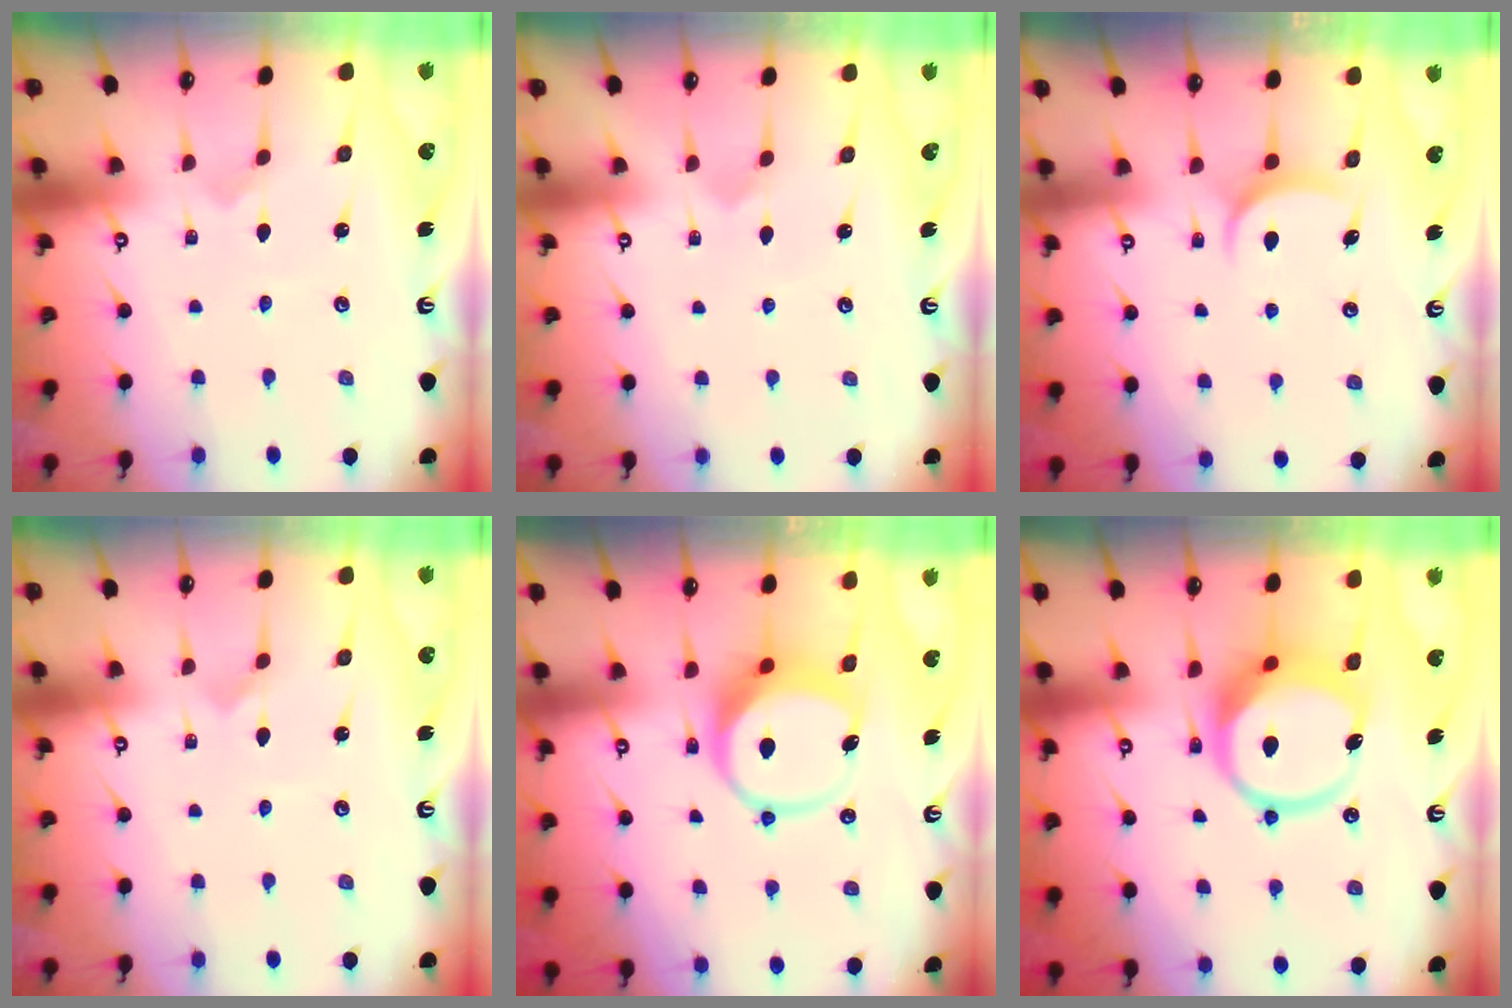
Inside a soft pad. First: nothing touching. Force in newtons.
{"total": 2.8, "press": 2.8, "slide": 0.3}
{"total": 6.2, "press": 6.2, "slide": 0.3}
{"total": 0.0}
{"total": 8.3, "press": 8.2, "slide": 1.2}
{"total": 13.6, "press": 13.4, "slide": 2.2}